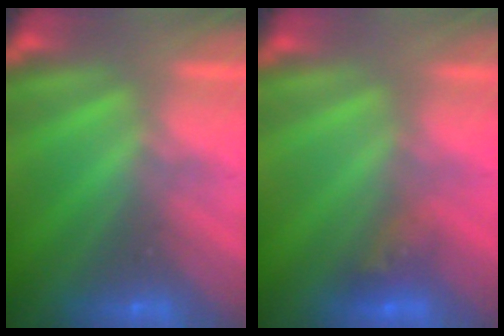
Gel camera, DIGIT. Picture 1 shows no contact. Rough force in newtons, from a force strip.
{"total": 3.1}